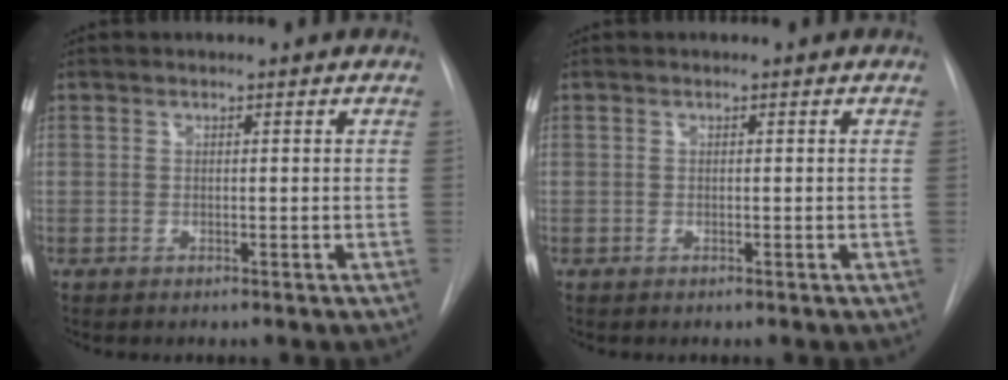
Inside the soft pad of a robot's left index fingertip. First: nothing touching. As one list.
[{"total": 0.0}]